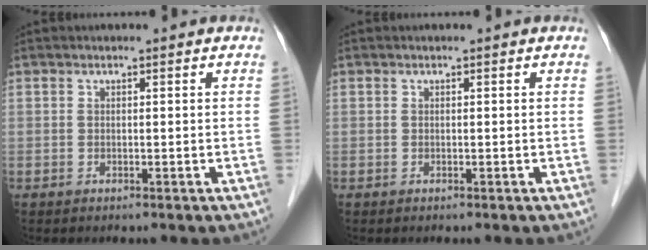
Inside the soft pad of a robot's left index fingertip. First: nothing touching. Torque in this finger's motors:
{"motor_torque": [0.00, 0.00, 0.00, 0.00]}